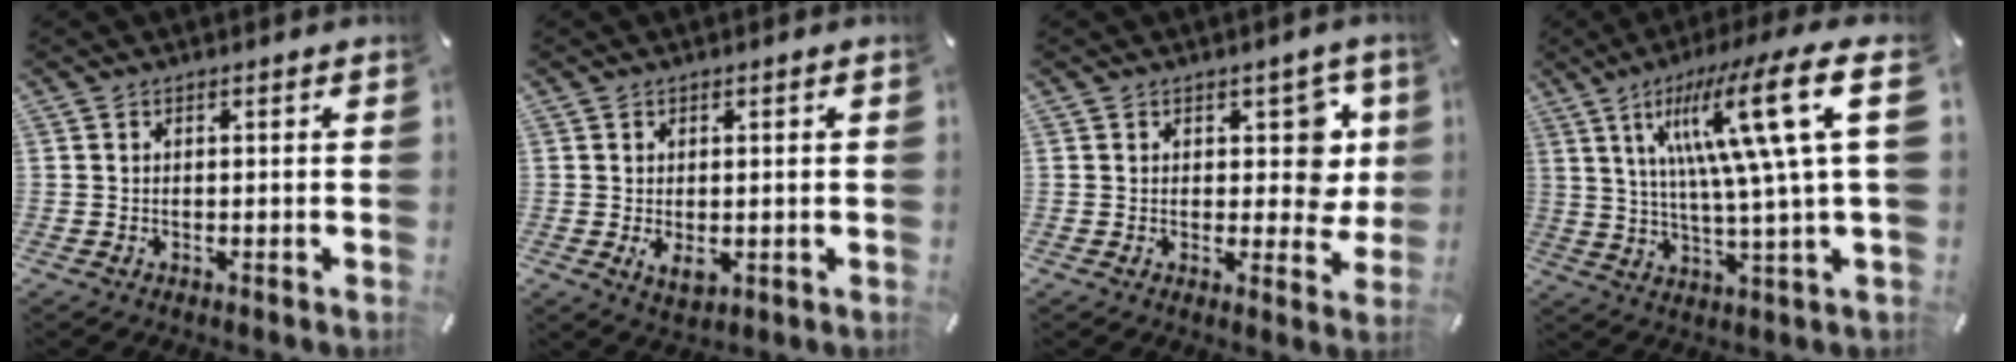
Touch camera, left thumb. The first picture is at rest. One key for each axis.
{"total": 3.6, "fx": -0.6, "fy": 2.2, "fz": 2.8, "tx": -0.046, "ty": -0.008, "tz": -0.015}
{"total": 9.5, "fx": 3.1, "fy": 6.2, "fz": 6.5, "tx": -0.061, "ty": -0.016, "tz": 0.050}
{"total": 22.3, "fx": 6.6, "fy": 3.2, "fz": 21.0, "tx": -0.352, "ty": -0.028, "tz": 0.084}